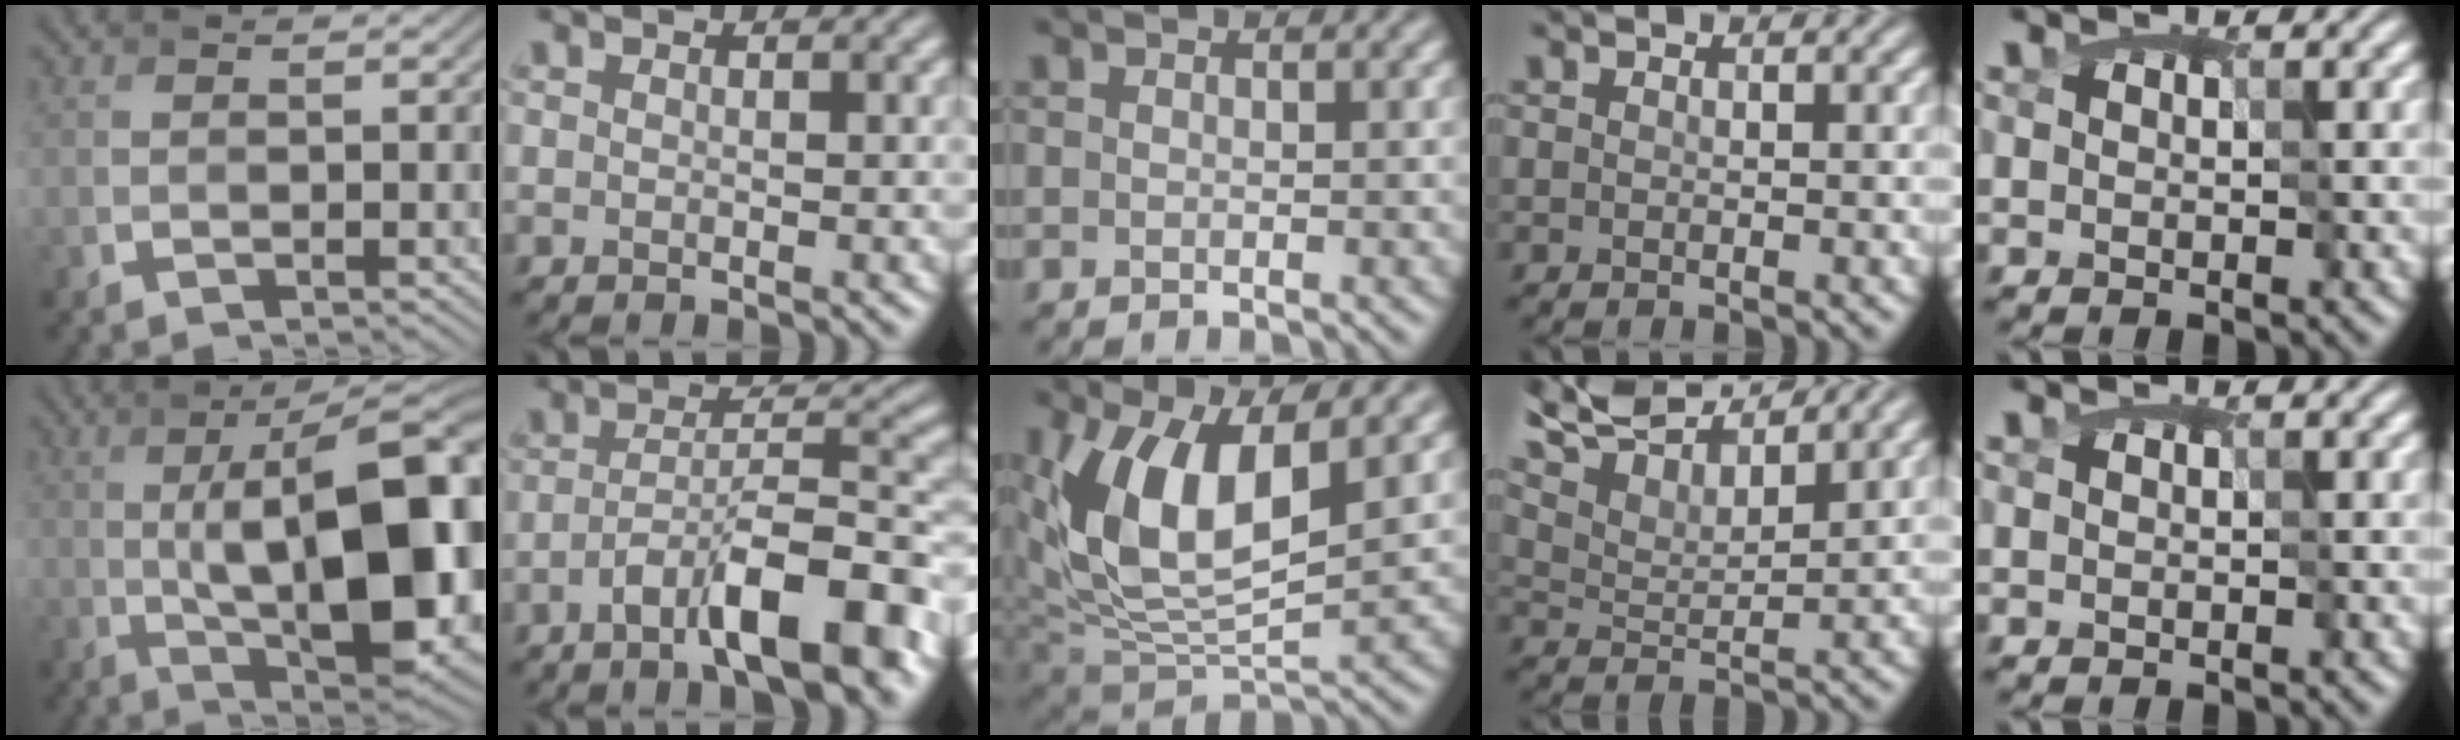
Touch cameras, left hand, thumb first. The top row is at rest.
{"thumb": {"total": 19.6, "force": [-0.8, 8.0, 17.8], "torque": [-0.251, 0.016, -0.022]}, "index": {"total": 9.0, "force": [-4.7, 2.4, 7.4], "torque": [-0.116, 0.015, -0.078]}, "middle": {"total": 9.3, "force": [3.0, 4.5, 7.6], "torque": [-0.155, -0.013, 0.055]}, "ring": {"total": 8.6, "force": [7.7, 1.7, 3.4], "torque": [-0.081, 0.019, 0.121]}}